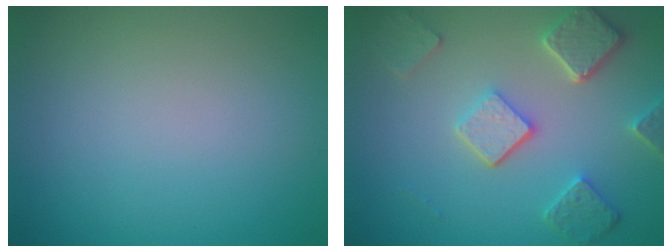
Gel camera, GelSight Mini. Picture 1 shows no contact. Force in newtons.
{"total": 5.2, "press": 4.0, "slide": 3.3}